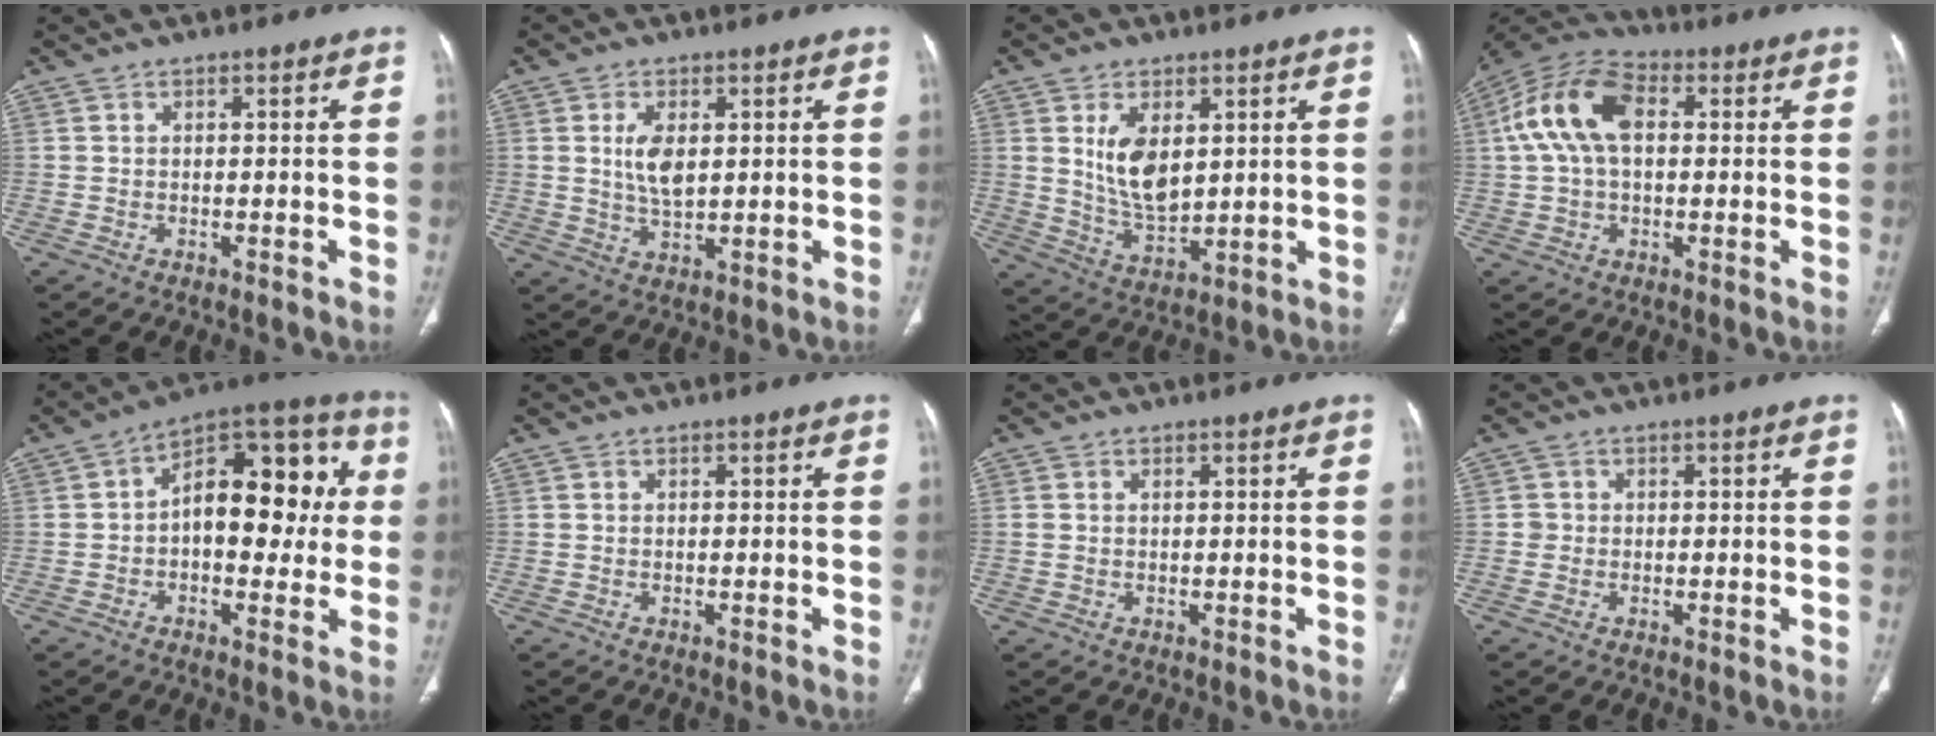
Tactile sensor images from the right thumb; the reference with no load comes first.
{"total": 5.8, "force": [1.3, 2.9, 4.8], "torque": [-0.091, -0.010, 0.030]}
{"total": 9.4, "force": [2.7, 5.1, 7.4], "torque": [-0.121, -0.023, 0.067]}
{"total": 13.3, "force": [2.3, 8.0, 10.4], "torque": [-0.210, 0.031, 0.035]}
{"total": 18.3, "force": [1.3, 10.2, 15.2], "torque": [-0.175, 0.043, 0.012]}
{"total": 0.0}
{"total": 0.8, "force": [0.2, 0.5, 0.6], "torque": [-0.024, 0.012, 0.012]}
{"total": 1.1, "force": [-0.1, 1.1, 0.1], "torque": [0.005, 0.004, -0.001]}